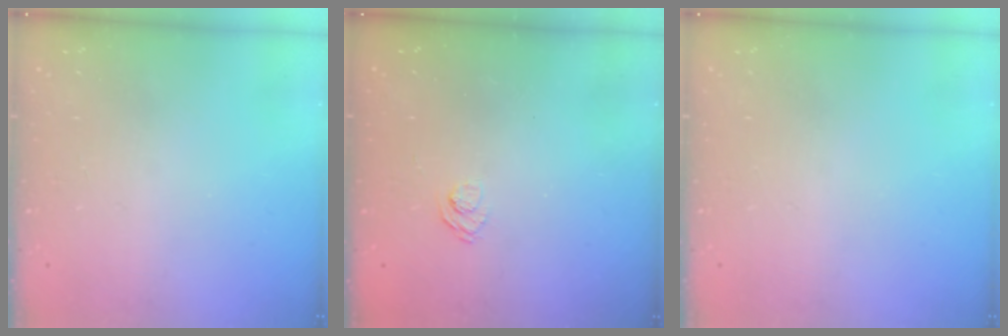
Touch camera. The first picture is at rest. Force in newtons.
{"total": 3.7, "press": 3.4, "slide": 1.3}
{"total": 0.0}